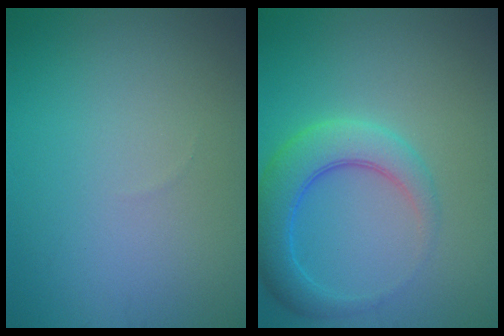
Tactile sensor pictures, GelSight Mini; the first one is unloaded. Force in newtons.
{"total": 5.0, "press": 4.9, "slide": 0.4}